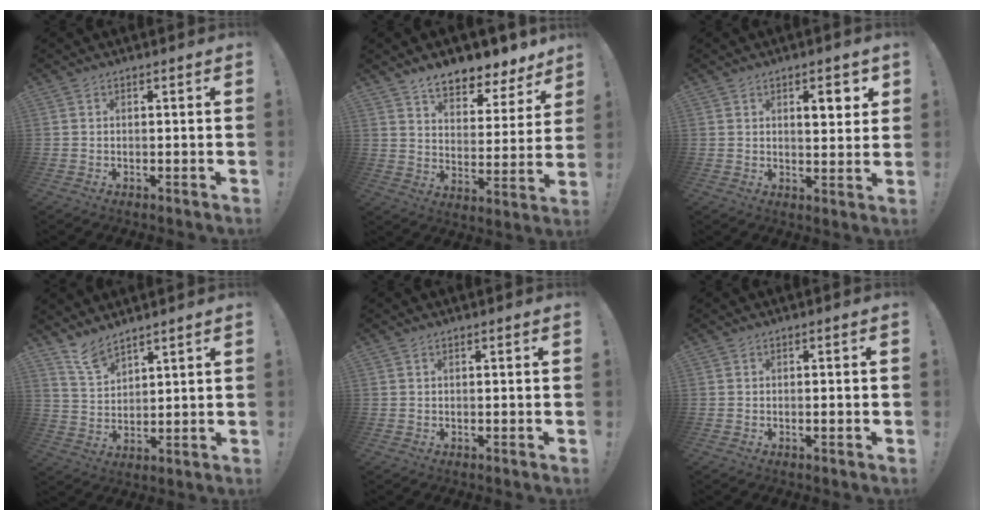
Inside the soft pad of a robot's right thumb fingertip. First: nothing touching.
{"total": 9.7, "force": [8.4, 3.3, 3.5], "torque": [-0.054, -0.071, 0.148]}
{"total": 5.6, "force": [2.6, 2.3, 4.4], "torque": [-0.053, -0.010, 0.036]}
{"total": 6.9, "force": [6.0, 2.2, 2.5], "torque": [-0.055, -0.036, 0.115]}
{"total": 0.0}
{"total": 1.6, "force": [-0.3, -0.1, 1.5], "torque": [-0.018, -0.002, -0.008]}